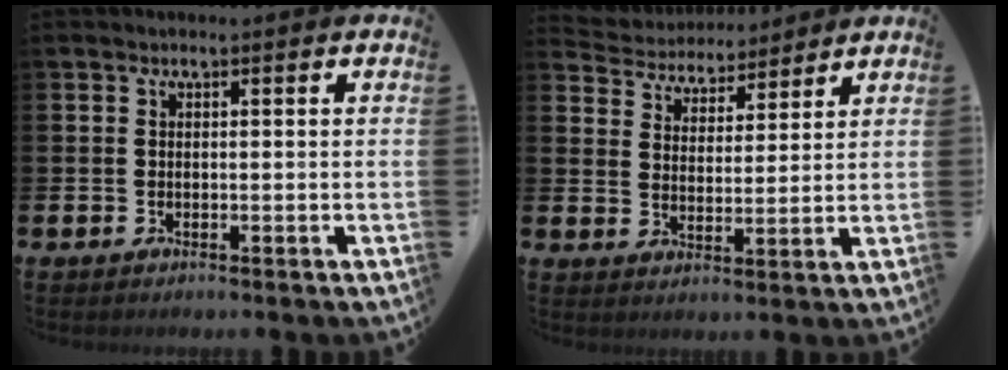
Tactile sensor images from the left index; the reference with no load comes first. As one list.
[{"total": 4.4, "force": [4.1, 1.4, -0.5], "torque": [-0.020, -0.030, 0.072]}]